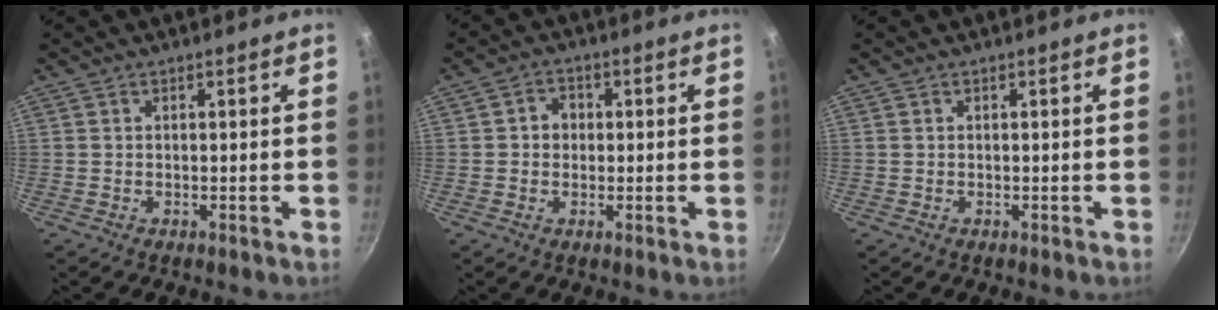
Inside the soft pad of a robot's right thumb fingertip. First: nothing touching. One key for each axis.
{"total": 3.5, "fx": 0.2, "fy": 3.1, "fz": 1.6, "tx": -0.005, "ty": 0.006, "tz": -0.002}
{"total": 0.0}